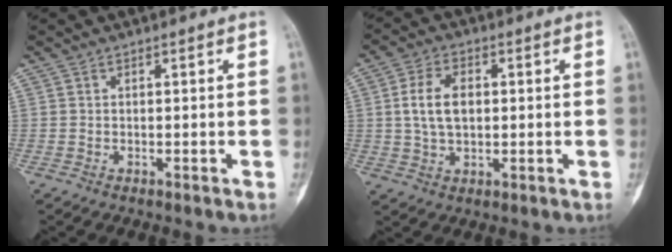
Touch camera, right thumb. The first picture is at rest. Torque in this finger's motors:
{"motor_torque": [0.33, 0.33, 0.61, -0.06, 0.23]}